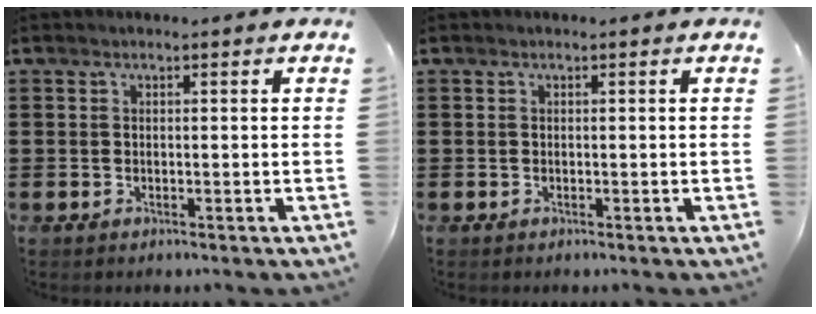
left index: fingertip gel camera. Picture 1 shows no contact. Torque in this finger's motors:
{"motor_torque": [0.00, 0.00, 0.00, 0.00]}